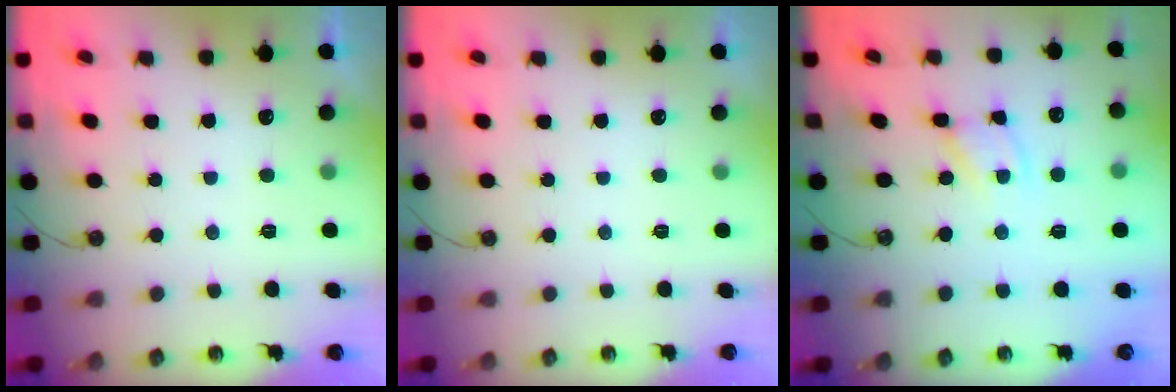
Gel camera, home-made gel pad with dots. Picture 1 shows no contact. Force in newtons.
{"total": 0.0}
{"total": 2.7, "press": 2.7, "slide": 0.1}